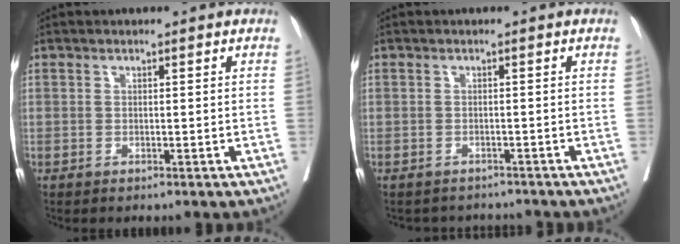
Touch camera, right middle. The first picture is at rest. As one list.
[{"total": 3.6, "force": [-3.4, 1.2, -0.4], "torque": [0.008, 0.001, -0.046]}]